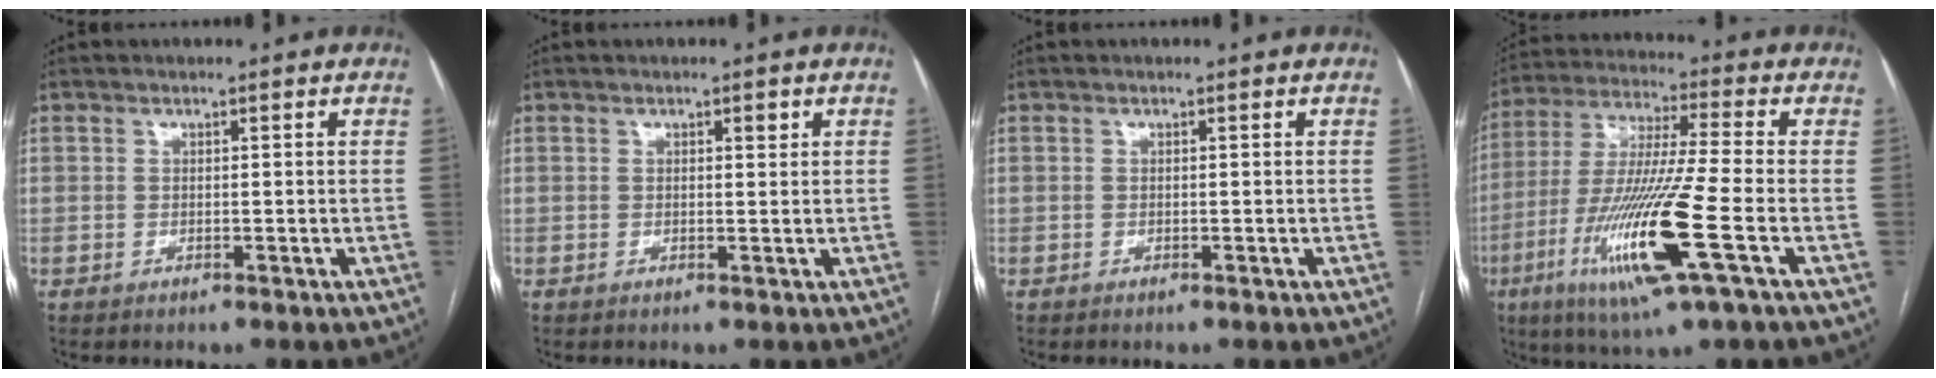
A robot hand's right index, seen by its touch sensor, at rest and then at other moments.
{"total": 1.0, "force": [0.5, 0.3, 0.8], "torque": [-0.012, 0.001, 0.006]}
{"total": 0.0}
{"total": 17.4, "force": [-6.0, 0.1, 16.3], "torque": [-0.340, -0.028, -0.114]}